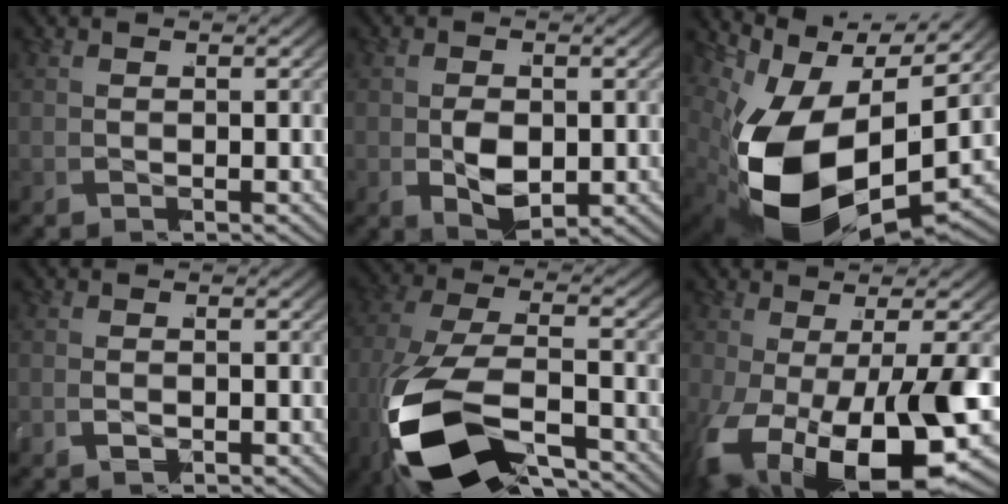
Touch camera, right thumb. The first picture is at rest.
{"total": 3.7, "force": [-1.2, 2.5, 2.6], "torque": [-0.060, -0.022, -0.013]}
{"total": 17.7, "force": [-2.6, 11.2, 13.4], "torque": [-0.290, -0.067, -0.017]}
{"total": 1.1, "force": [-0.8, 0.6, 0.3], "torque": [-0.018, -0.004, -0.015]}
{"total": 14.2, "force": [-6.2, 7.2, 10.5], "torque": [-0.252, -0.047, -0.077]}
{"total": 14.5, "force": [-4.5, 7.8, 11.4], "torque": [-0.222, -0.049, -0.048]}